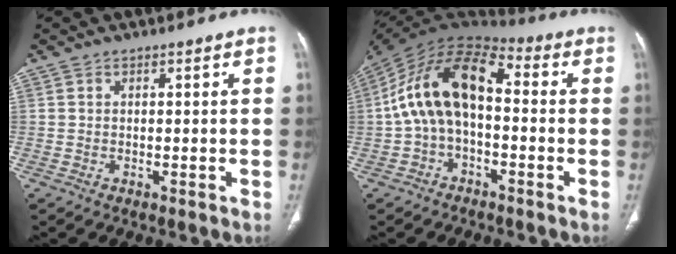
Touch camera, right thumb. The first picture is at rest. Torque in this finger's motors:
{"motor_torque": [2.51, 2.50, 1.98, -0.30, 0.27]}